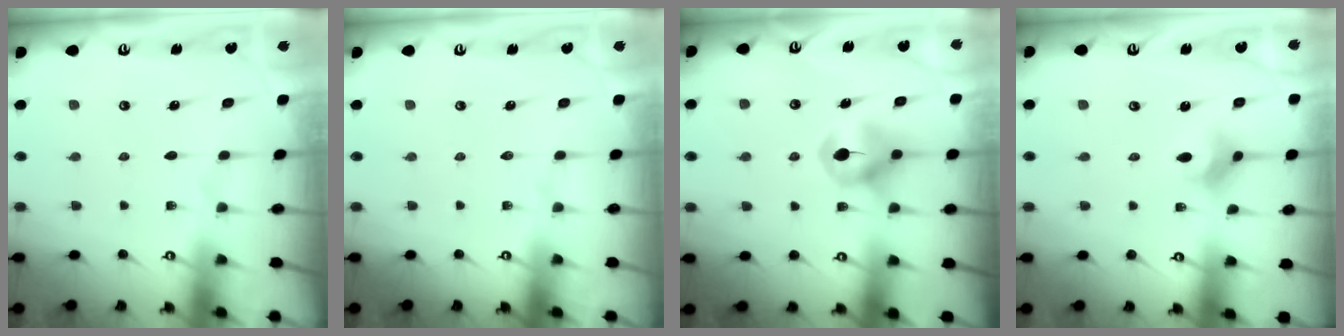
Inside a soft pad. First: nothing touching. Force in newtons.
{"total": 0.0}
{"total": 7.3, "press": 7.3, "slide": 0.4}
{"total": 2.7, "press": 2.7, "slide": 0.4}